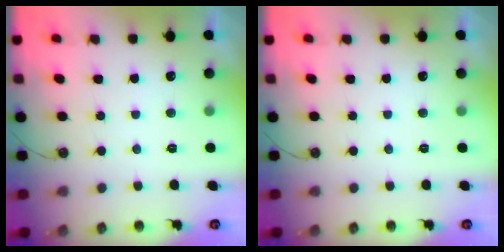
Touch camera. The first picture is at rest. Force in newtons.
{"total": 0.0}